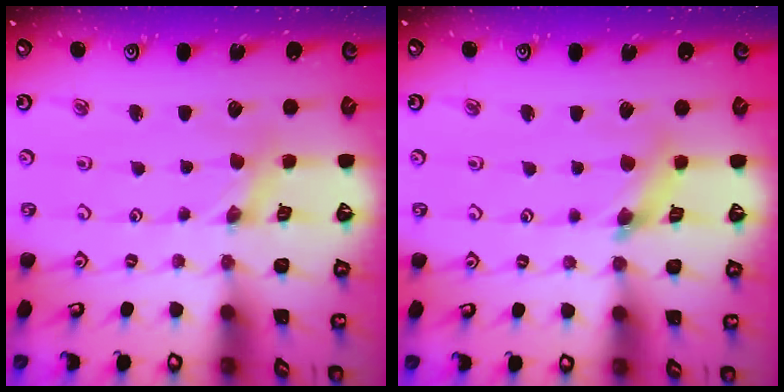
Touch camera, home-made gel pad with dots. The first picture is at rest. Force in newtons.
{"total": 5.4, "press": 5.4, "slide": 0.4}